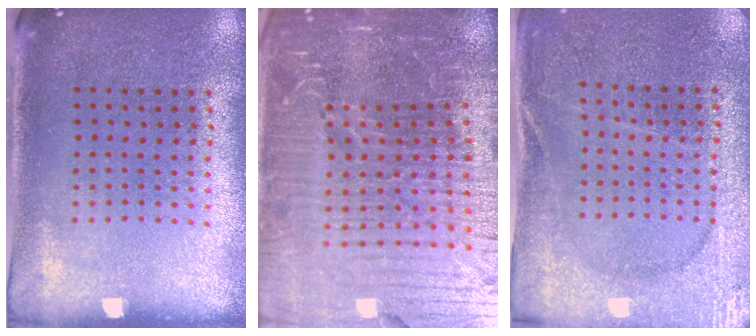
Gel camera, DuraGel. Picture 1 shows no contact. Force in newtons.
{"total": 7.1, "press": 6.2, "slide": 3.5}
{"total": 2.7, "press": 2.7, "slide": 0.3}